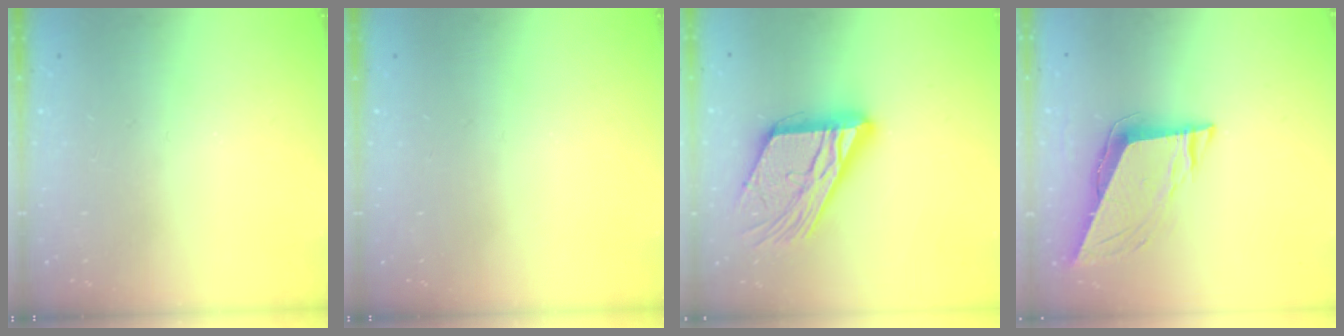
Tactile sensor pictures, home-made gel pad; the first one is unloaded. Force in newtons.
{"total": 0.0}
{"total": 19.7, "press": 19.6, "slide": 1.8}
{"total": 8.6, "press": 8.4, "slide": 1.9}